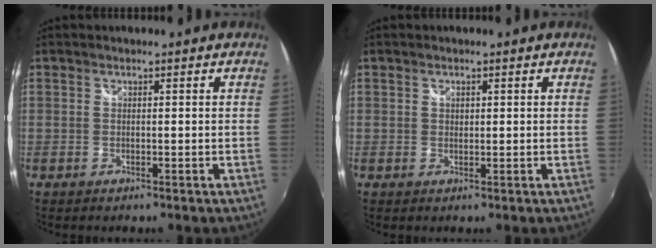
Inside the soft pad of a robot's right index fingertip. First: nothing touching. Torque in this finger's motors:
{"motor_torque": [0.08, 0.19, -0.03, 0.00]}